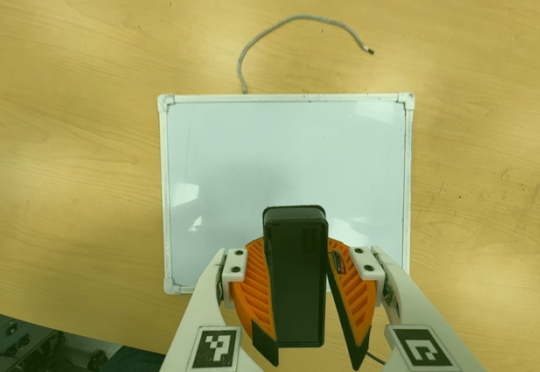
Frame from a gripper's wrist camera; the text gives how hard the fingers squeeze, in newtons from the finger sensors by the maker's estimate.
{"total": 10.6, "left": 10.2, "right": 11.1}